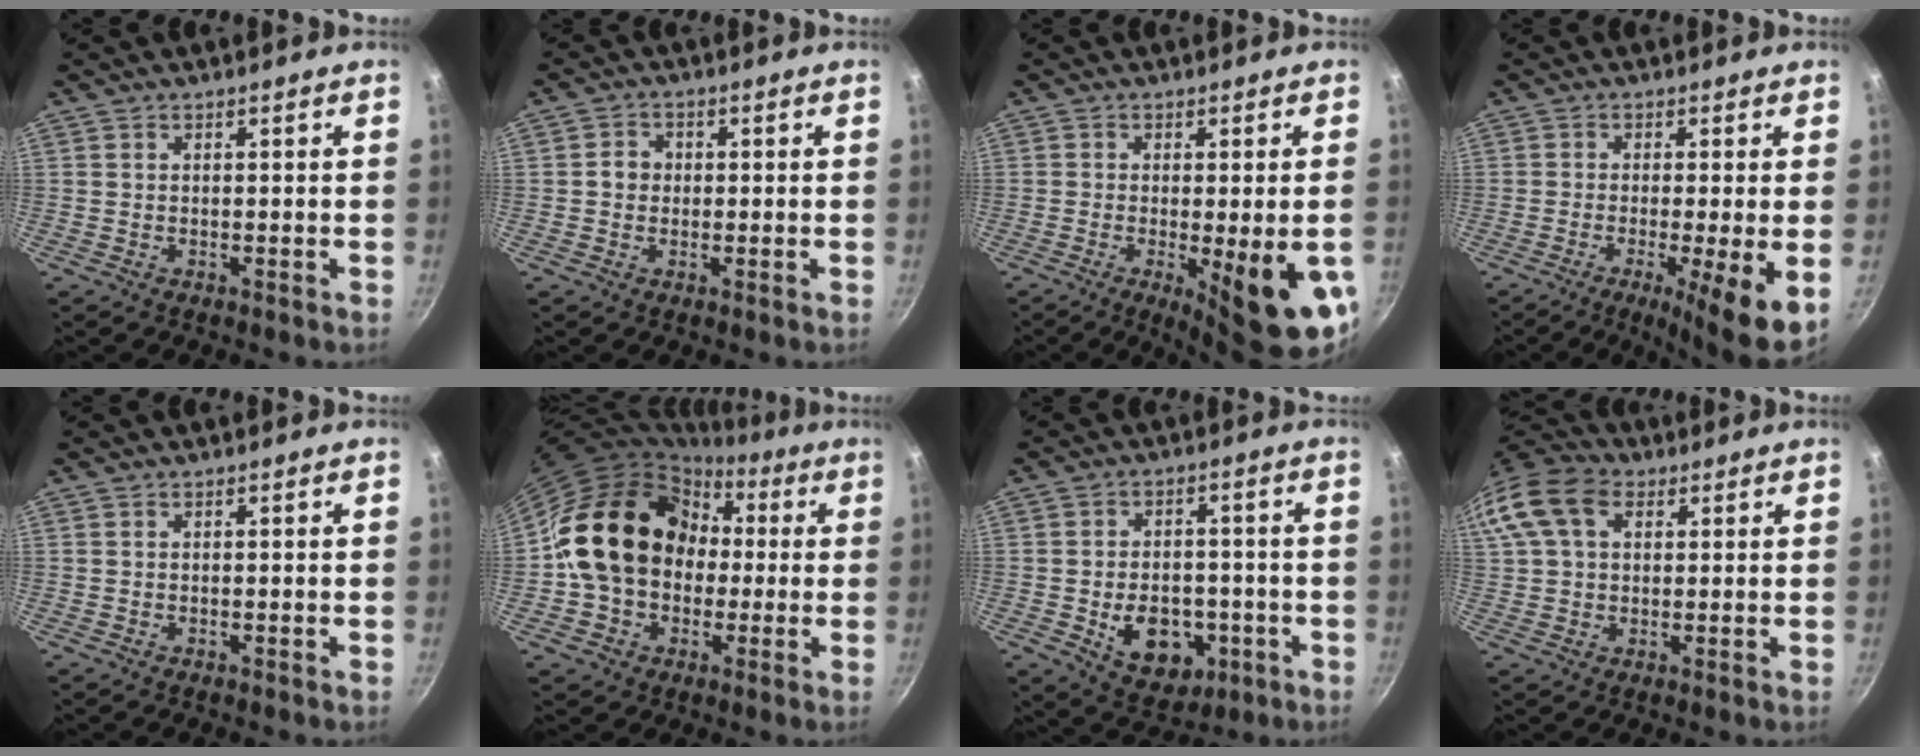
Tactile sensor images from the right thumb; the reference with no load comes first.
{"total": 3.1, "force": [-0.1, 2.8, 1.3], "torque": [-0.005, 0.008, -0.006]}
{"total": 13.4, "force": [-3.7, 3.0, 12.5], "torque": [-0.152, -0.011, -0.041]}
{"total": 9.9, "force": [-2.6, 1.3, 9.5], "torque": [-0.146, -0.006, -0.037]}
{"total": 0.0}
{"total": 19.6, "force": [1.1, 16.0, 11.3], "torque": [-0.166, 0.053, 0.017]}
{"total": 12.1, "force": [-3.1, 8.7, 7.9], "torque": [-0.079, 0.008, -0.031]}
{"total": 14.6, "force": [4.8, 10.3, 9.2], "torque": [-0.188, 0.027, 0.074]}